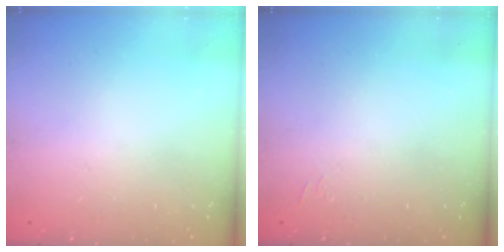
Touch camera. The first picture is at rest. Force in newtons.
{"total": 4.5, "press": 4.4, "slide": 0.9}